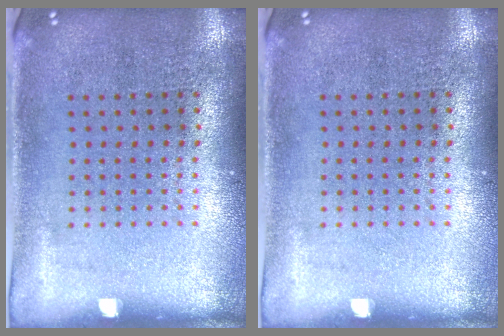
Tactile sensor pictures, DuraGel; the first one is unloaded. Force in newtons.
{"total": 0.0}